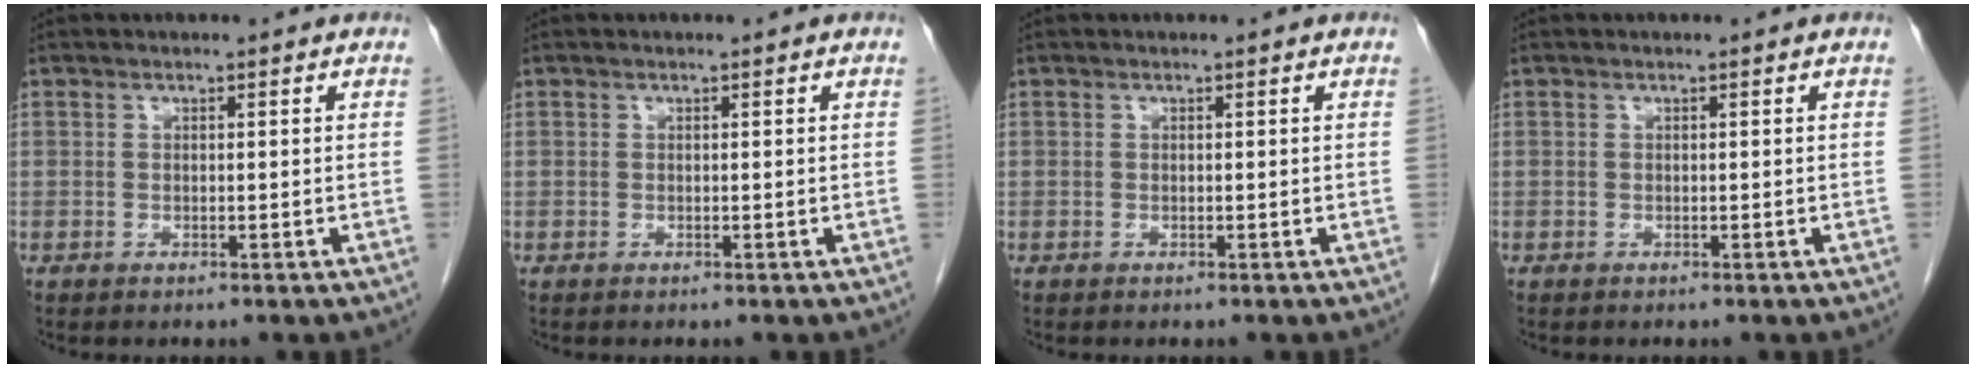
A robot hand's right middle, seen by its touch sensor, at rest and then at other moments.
{"total": 0.0}
{"total": 0.0}
{"total": 0.0}